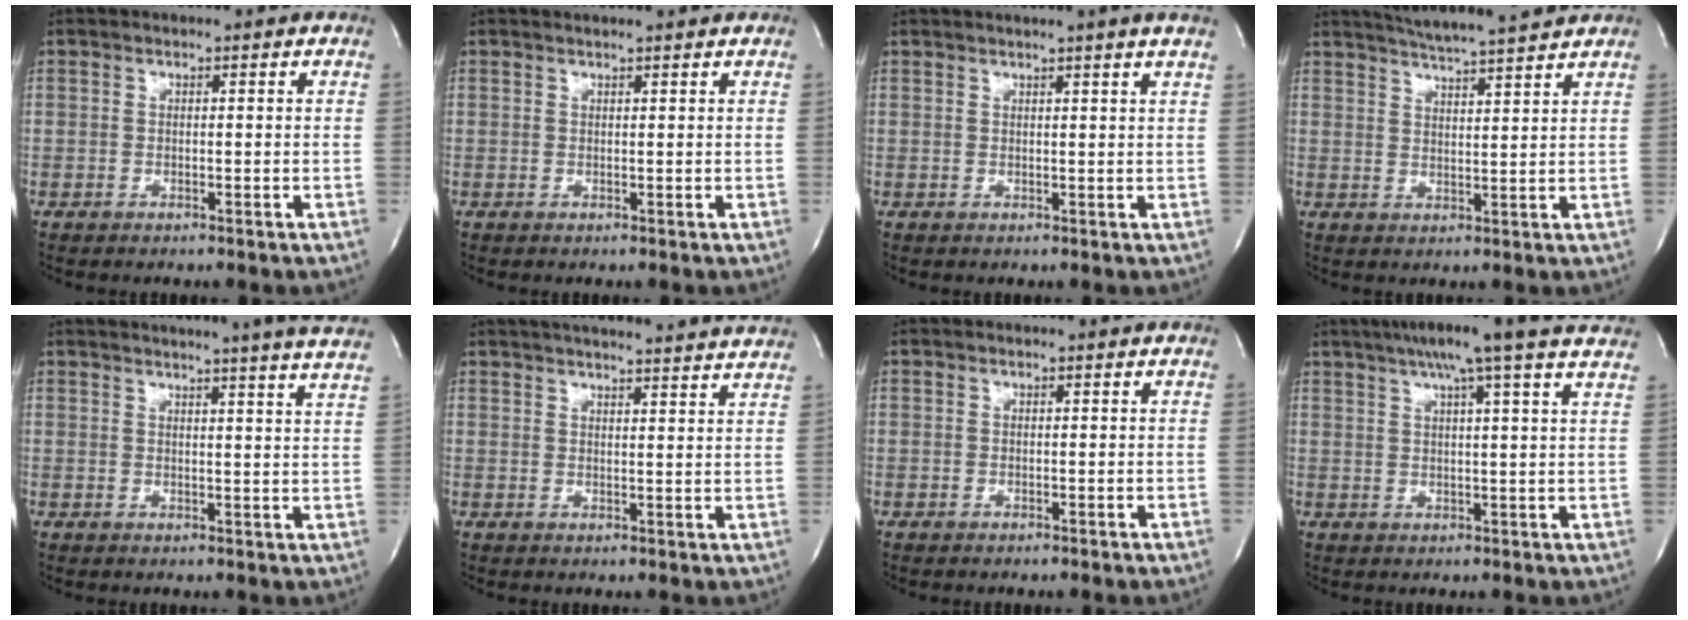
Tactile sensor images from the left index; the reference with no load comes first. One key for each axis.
{"total": 3.0, "fx": 2.8, "fy": -0.1, "fz": 1.0, "tx": -0.016, "ty": 0.010, "tz": 0.033}
{"total": 4.5, "fx": 3.6, "fy": -1.3, "fz": 2.3, "tx": -0.034, "ty": 0.005, "tz": 0.040}
{"total": 10.2, "fx": 9.3, "fy": -0.4, "fz": 4.0, "tx": -0.072, "ty": 0.007, "tz": 0.136}
{"total": 18.1, "fx": 16.5, "fy": -1.2, "fz": 7.6, "tx": -0.116, "ty": -0.040, "tz": 0.189}
{"total": 20.5, "fx": 19.1, "fy": 0.5, "fz": 7.6, "tx": -0.119, "ty": 0.001, "tz": 0.239}
{"total": 0.0}
{"total": 15.3, "fx": 12.2, "fy": -0.8, "fz": 9.2, "tx": -0.151, "ty": 0.022, "tz": 0.148}